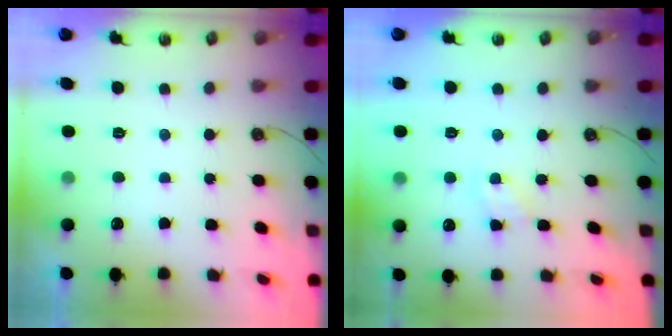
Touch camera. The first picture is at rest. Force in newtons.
{"total": 2.1, "press": 2.1, "slide": 0.3}